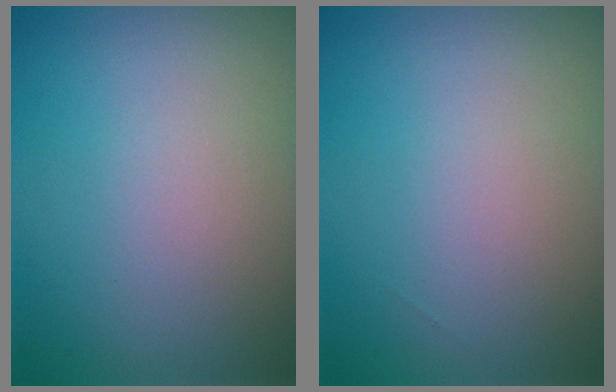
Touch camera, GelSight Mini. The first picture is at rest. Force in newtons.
{"total": 0.0}